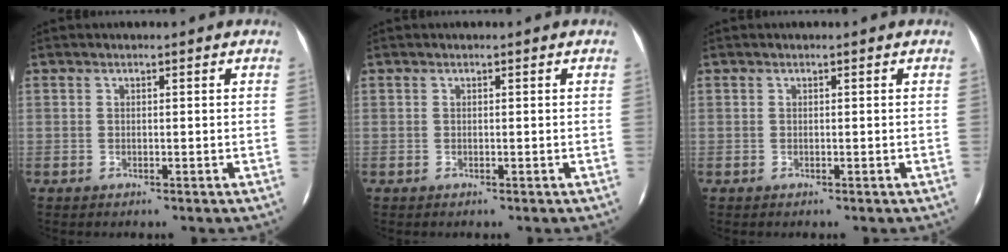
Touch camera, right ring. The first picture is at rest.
{"total": 0.0}
{"total": 0.0}